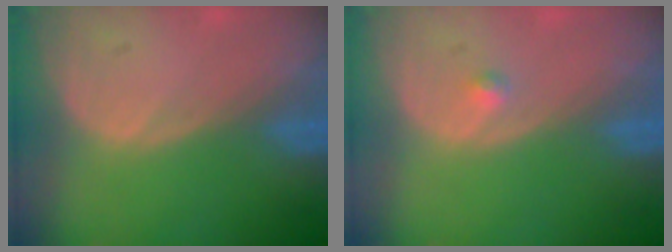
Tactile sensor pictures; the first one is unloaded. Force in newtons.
{"total": 0.8, "press": 0.8, "slide": 0.2}